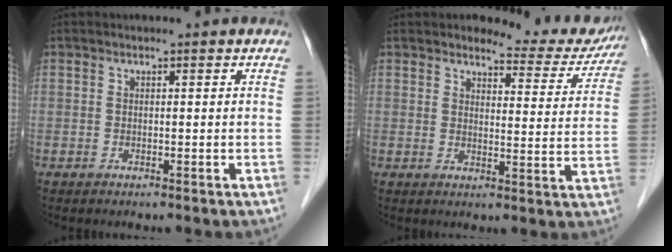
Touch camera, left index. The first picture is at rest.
{"total": 9.3, "force": [8.9, 2.2, 1.4], "torque": [-0.005, -0.027, 0.092]}